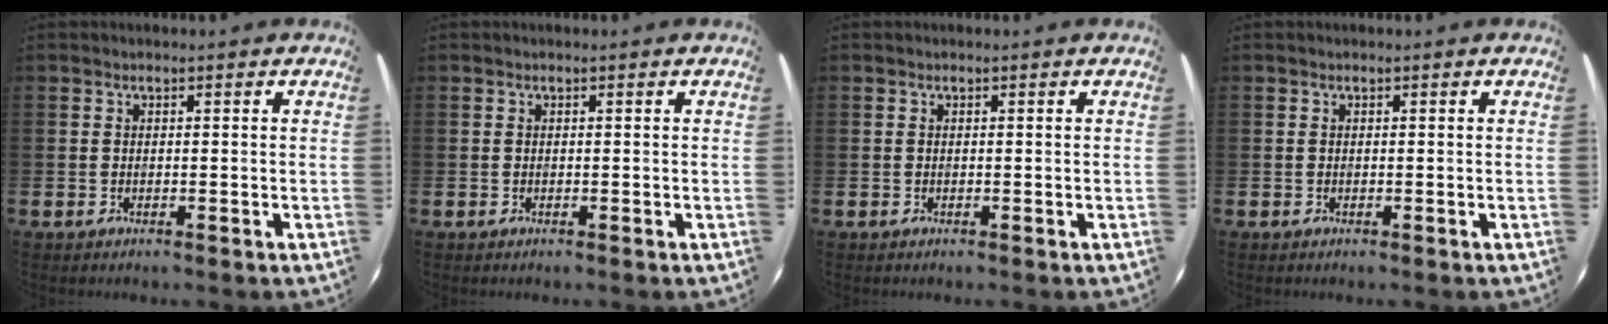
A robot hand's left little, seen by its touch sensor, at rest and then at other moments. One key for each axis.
{"total": 0.0}
{"total": 0.0}
{"total": 0.0}